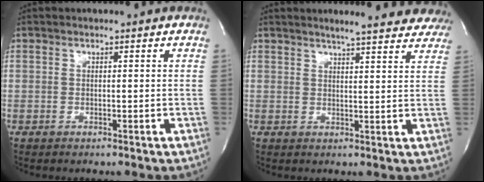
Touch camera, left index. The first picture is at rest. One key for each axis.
{"total": 14.1, "fx": 12.8, "fy": 2.2, "fz": 5.3, "tx": -0.057, "ty": -0.005, "tz": 0.141}